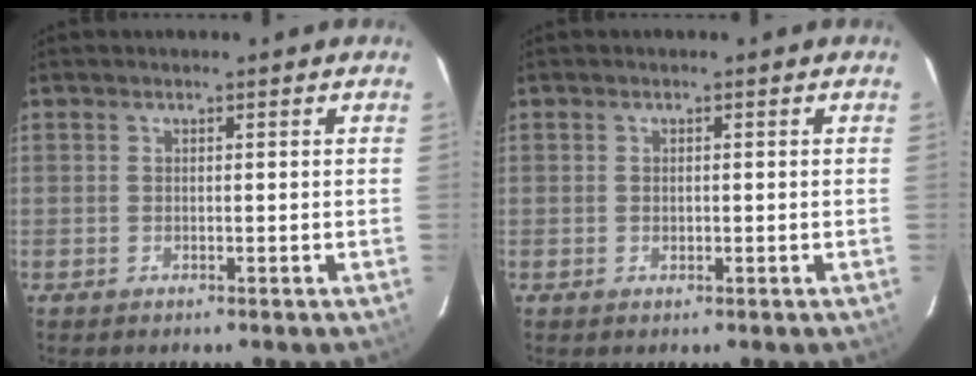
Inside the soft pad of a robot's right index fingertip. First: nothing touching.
{"total": 0.6, "force": [0.0, 0.5, 0.3], "torque": [-0.004, 0.001, 0.000]}